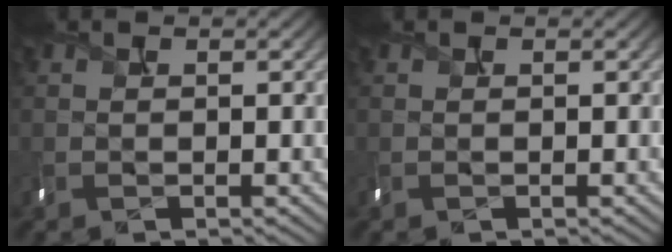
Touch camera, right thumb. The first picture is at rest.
{"total": 0.0}